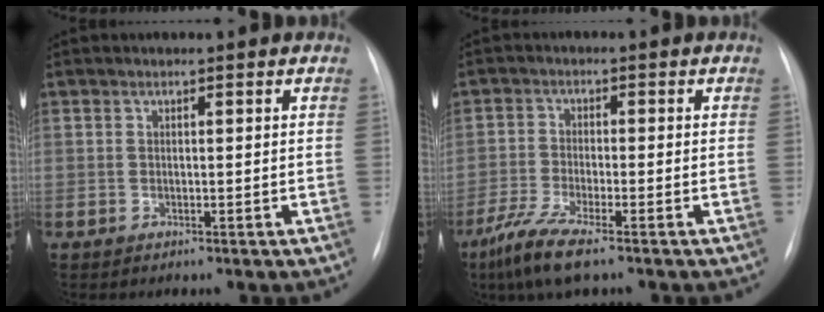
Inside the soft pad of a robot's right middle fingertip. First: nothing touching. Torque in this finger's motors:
{"motor_torque": [1.20, -0.94, 0.21, 0.11]}